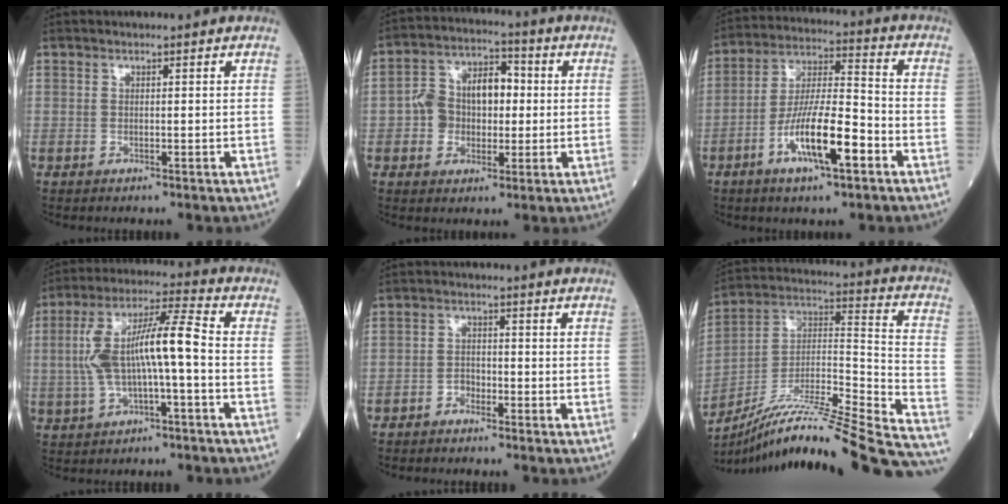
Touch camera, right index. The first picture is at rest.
{"total": 9.0, "force": [-0.2, 6.2, 6.6], "torque": [-0.115, 0.037, -0.004]}
{"total": 12.3, "force": [-5.3, 2.2, 10.8], "torque": [-0.204, -0.004, -0.098]}
{"total": 11.7, "force": [-0.9, 1.8, 11.5], "torque": [-0.222, 0.032, -0.015]}
{"total": 2.1, "force": [-1.6, 1.2, 0.5], "torque": [-0.006, 0.006, -0.032]}
{"total": 32.0, "force": [-27.5, 1.4, 16.2], "torque": [-0.190, -0.014, -0.418]}